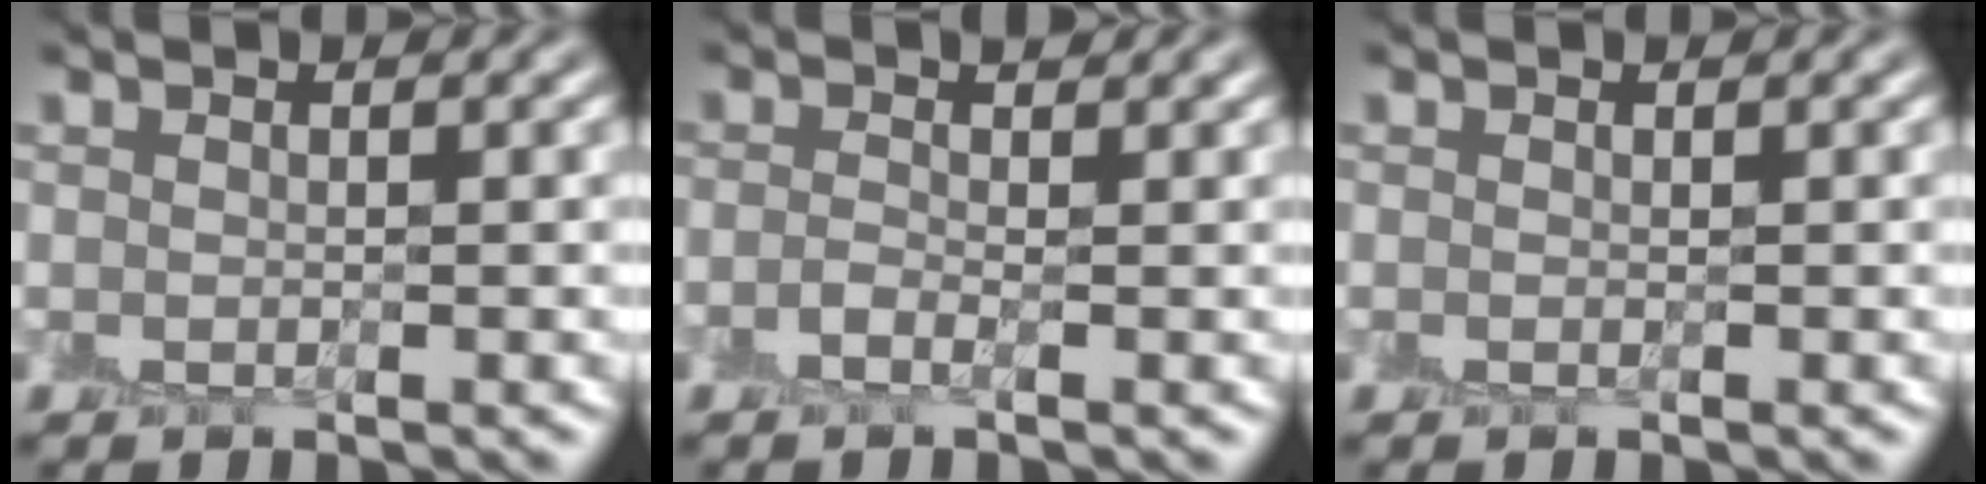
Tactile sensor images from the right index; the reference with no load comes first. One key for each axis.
{"total": 1.0, "fx": -0.3, "fy": 0.3, "fz": 1.0, "tx": -0.022, "ty": 0.004, "tz": -0.008}
{"total": 0.0}